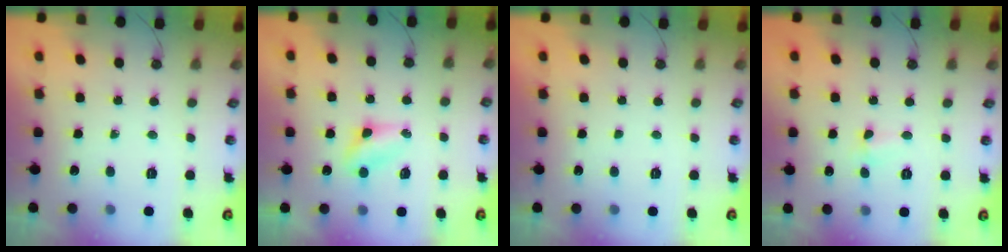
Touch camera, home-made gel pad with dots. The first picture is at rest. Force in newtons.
{"total": 4.0, "press": 4.0, "slide": 0.5}
{"total": 0.0}
{"total": 3.6, "press": 3.6, "slide": 0.5}